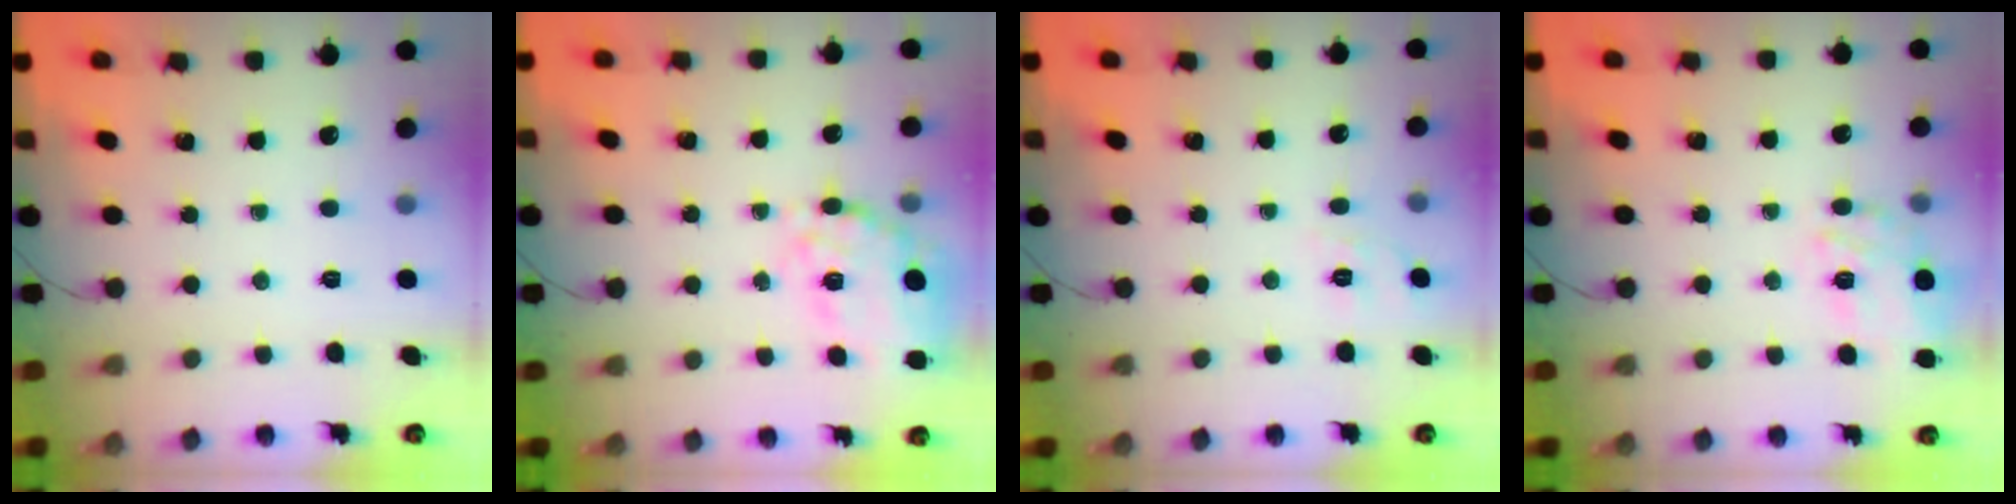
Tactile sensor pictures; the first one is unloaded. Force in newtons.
{"total": 20.5, "press": 20.2, "slide": 3.8}
{"total": 1.5, "press": 0.0, "slide": 1.5}
{"total": 15.1, "press": 15.0, "slide": 2.1}